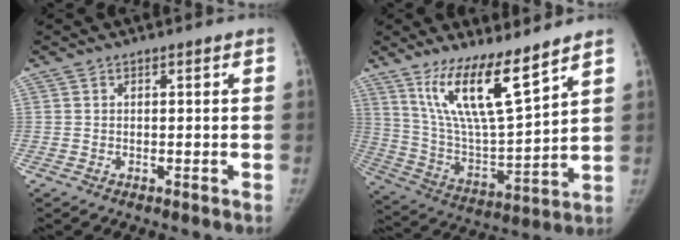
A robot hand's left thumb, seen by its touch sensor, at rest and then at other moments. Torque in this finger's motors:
{"motor_torque": [0.40, 0.14, 1.83, -0.94, 0.46]}